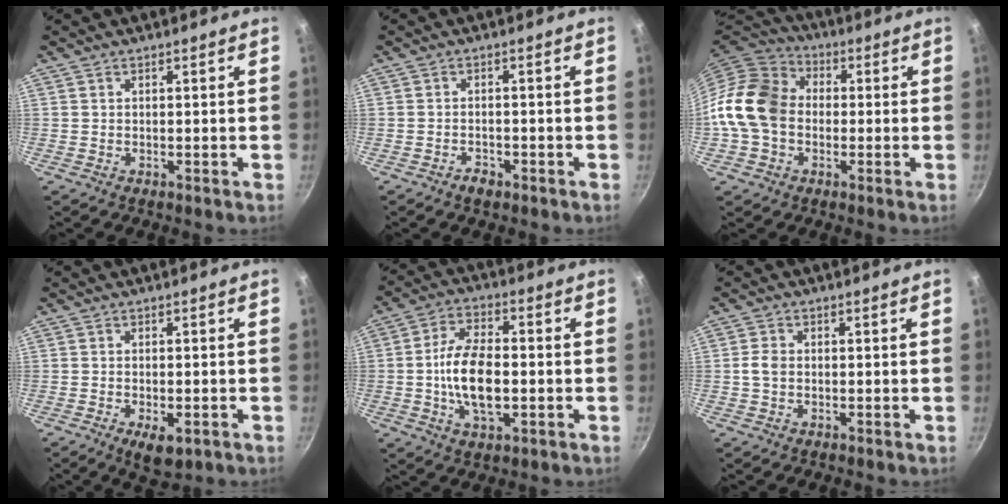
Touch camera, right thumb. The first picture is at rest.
{"total": 2.3, "force": [-1.6, 1.2, 1.1], "torque": [-0.015, 0.017, -0.025]}
{"total": 14.6, "force": [-0.7, 11.4, 9.0], "torque": [-0.145, 0.030, -0.032]}
{"total": 5.3, "force": [-2.1, 2.4, 4.2], "torque": [-0.056, 0.003, -0.025]}
{"total": 12.6, "force": [-1.5, 6.5, 10.7], "torque": [-0.192, 0.022, -0.032]}
{"total": 2.8, "force": [-0.2, 2.2, 1.8], "torque": [-0.032, 0.008, -0.006]}